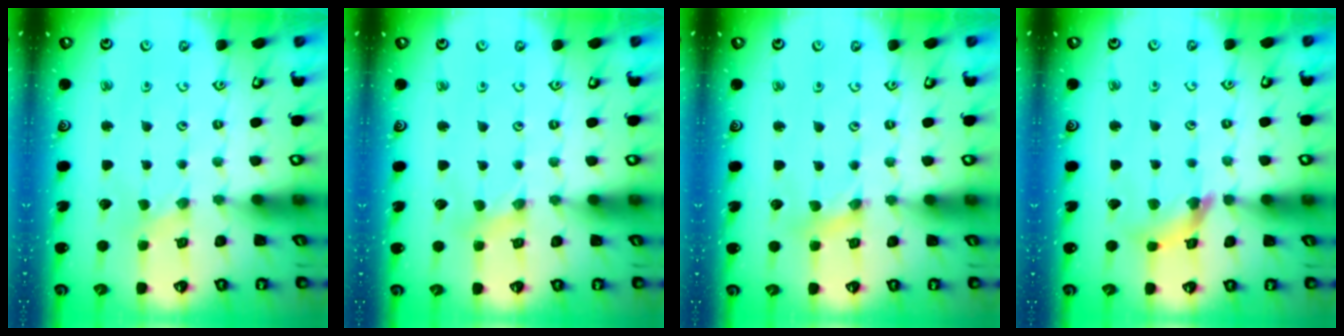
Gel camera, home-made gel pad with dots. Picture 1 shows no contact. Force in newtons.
{"total": 1.3, "press": 1.2, "slide": 0.3}
{"total": 1.2, "press": 1.1, "slide": 0.3}
{"total": 7.3, "press": 7.3, "slide": 0.7}